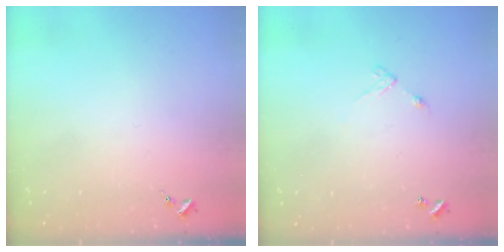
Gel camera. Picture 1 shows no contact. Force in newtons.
{"total": 5.4, "press": 5.4, "slide": 0.4}